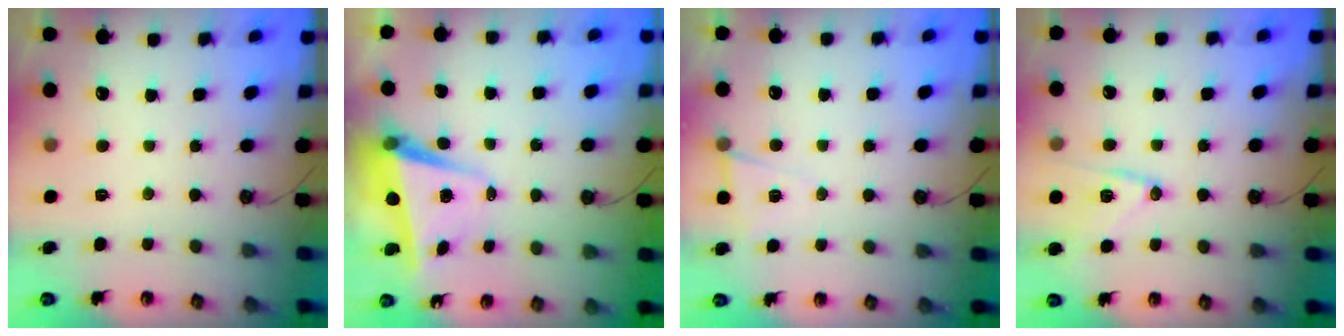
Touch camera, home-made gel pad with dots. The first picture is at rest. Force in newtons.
{"total": 6.1, "press": 6.0, "slide": 1.3}
{"total": 6.0, "press": 3.9, "slide": 4.6}
{"total": 12.0, "press": 11.7, "slide": 2.7}